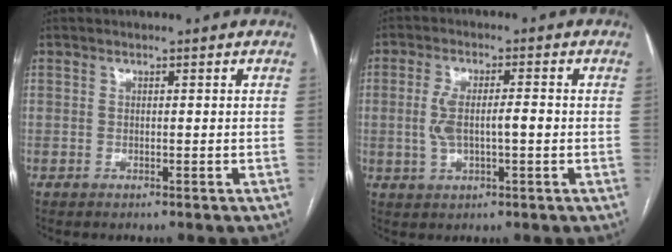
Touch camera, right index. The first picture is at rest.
{"total": 6.3, "force": [-0.4, 2.0, 5.9], "torque": [-0.123, 0.014, -0.003]}